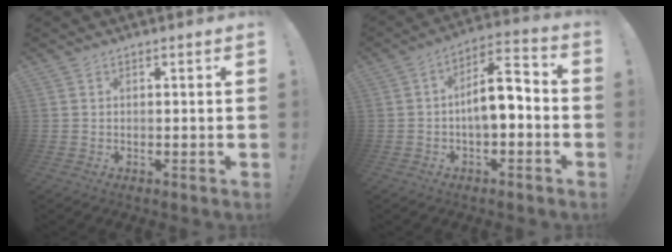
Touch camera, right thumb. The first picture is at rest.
{"total": 9.9, "force": [-1.0, 3.7, 9.2], "torque": [-0.138, 0.006, -0.016]}